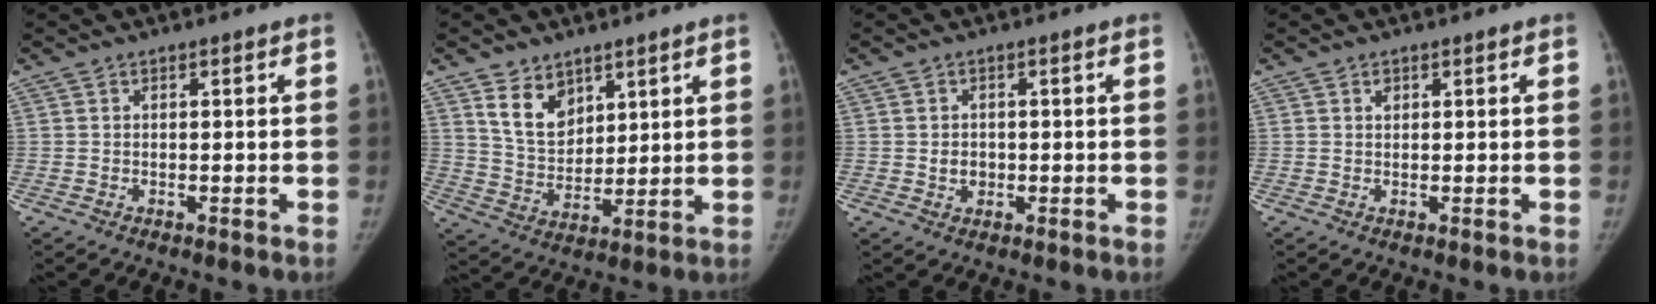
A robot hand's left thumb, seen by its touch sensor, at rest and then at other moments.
{"total": 9.1, "force": [5.3, 6.0, 4.4], "torque": [-0.052, -0.041, 0.109]}
{"total": 2.5, "force": [-0.3, 2.1, 1.3], "torque": [-0.007, 0.003, -0.003]}
{"total": 1.0, "force": [0.5, 0.7, 0.4], "torque": [0.001, -0.002, 0.008]}